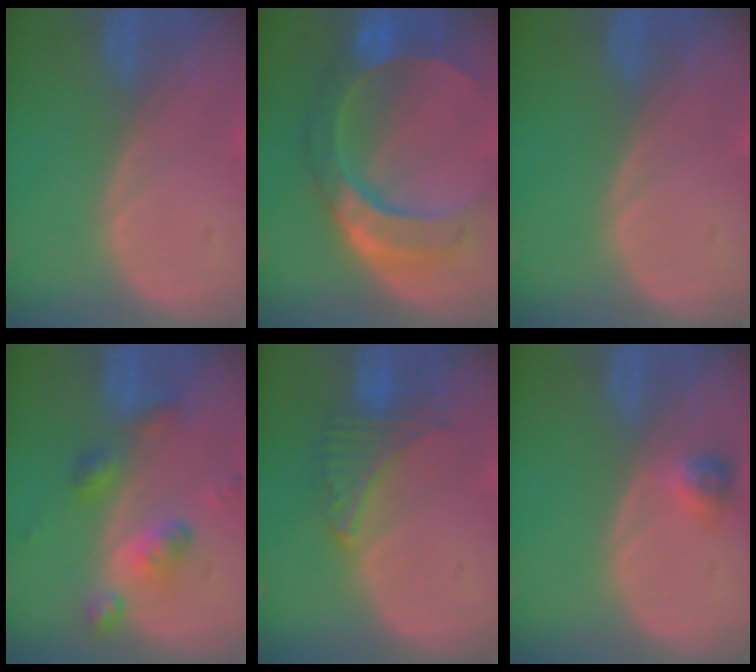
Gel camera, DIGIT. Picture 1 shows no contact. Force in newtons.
{"total": 10.6, "press": 10.6, "slide": 1.1}
{"total": 0.0}
{"total": 6.1, "press": 5.4, "slide": 2.9}
{"total": 5.5, "press": 5.5, "slide": 0.4}
{"total": 2.2, "press": 2.2, "slide": 0.2}